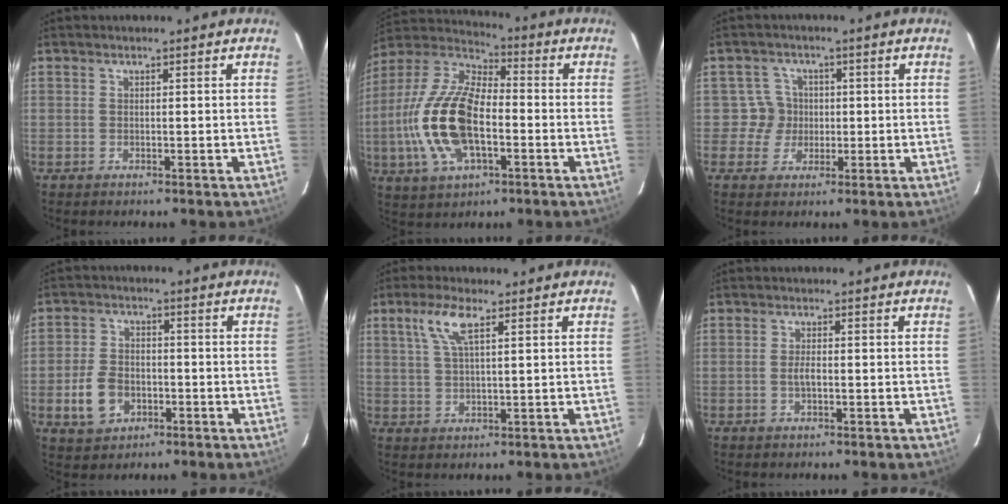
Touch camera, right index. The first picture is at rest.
{"total": 18.9, "force": [-3.8, 9.1, 16.2], "torque": [-0.349, 0.000, -0.075]}
{"total": 3.7, "force": [-0.1, 3.7, -0.2], "torque": [0.010, 0.010, -0.005]}
{"total": 7.8, "force": [-2.6, 5.8, 4.6], "torque": [-0.108, 0.011, -0.042]}
{"total": 5.7, "force": [2.8, 1.1, 4.9], "torque": [-0.102, 0.007, 0.056]}
{"total": 1.7, "force": [-0.4, 0.6, 1.6], "torque": [-0.032, 0.001, -0.008]}